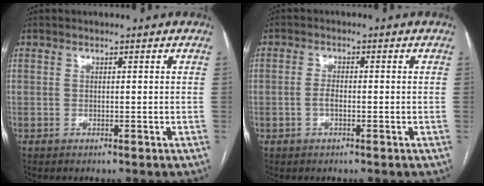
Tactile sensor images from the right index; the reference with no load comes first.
{"total": 1.9, "force": [-0.6, 0.7, 1.7], "torque": [-0.034, 0.003, -0.012]}